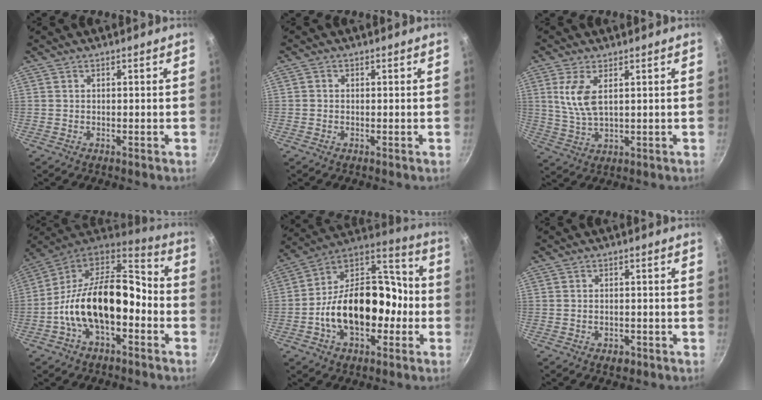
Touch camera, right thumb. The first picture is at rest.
{"total": 0.6, "force": [-0.1, 0.6, 0.2], "torque": [-0.004, 0.002, -0.003]}
{"total": 6.9, "force": [2.1, 3.1, 5.8], "torque": [-0.116, -0.014, 0.049]}
{"total": 20.5, "force": [-4.4, 11.7, 16.3], "torque": [-0.264, 0.063, -0.090]}
{"total": 22.0, "force": [-4.8, 14.3, 16.0], "torque": [-0.225, 0.069, -0.085]}
{"total": 2.3, "force": [-1.2, 1.5, 1.3], "torque": [-0.019, 0.007, -0.013]}